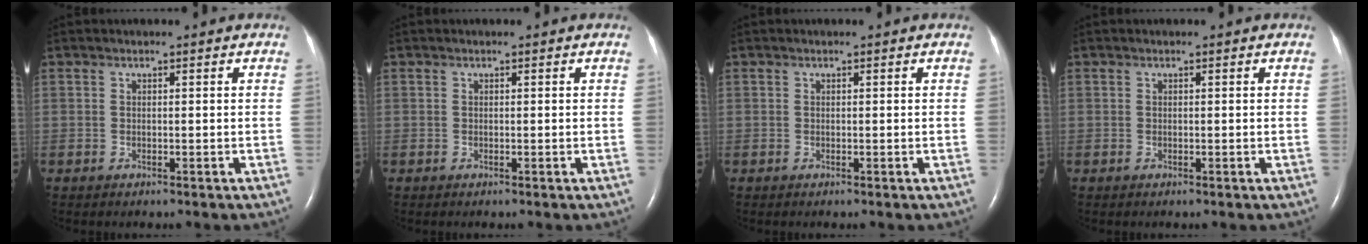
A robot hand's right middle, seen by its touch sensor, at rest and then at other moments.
{"total": 0.0}
{"total": 0.0}
{"total": 0.0}